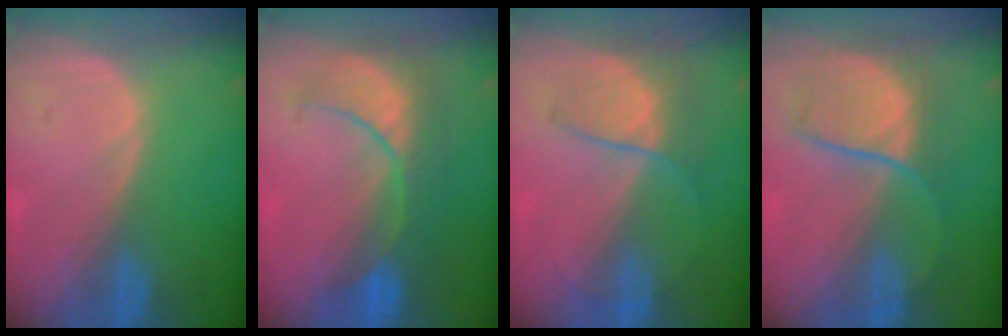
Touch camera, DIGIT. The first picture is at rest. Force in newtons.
{"total": 8.5, "press": 8.4, "slide": 1.4}
{"total": 6.7, "press": 5.9, "slide": 3.2}
{"total": 7.6, "press": 7.6, "slide": 0.6}